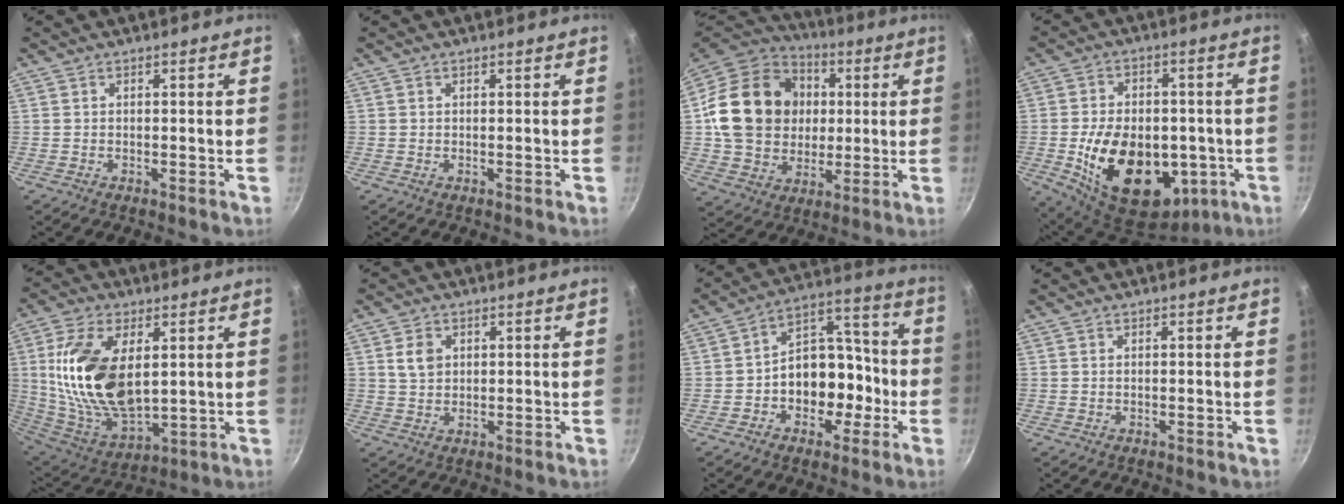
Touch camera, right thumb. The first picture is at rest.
{"total": 0.0}
{"total": 23.2, "force": [2.6, 19.1, 12.9], "torque": [-0.203, 0.019, 0.048]}
{"total": 22.9, "force": [-4.8, 15.3, 16.4], "torque": [-0.252, 0.011, -0.053]}
{"total": 20.2, "force": [3.8, 10.9, 16.5], "torque": [-0.312, -0.022, 0.087]}
{"total": 4.1, "force": [1.2, 3.1, 2.3], "torque": [-0.031, -0.003, 0.025]}
{"total": 13.2, "force": [-3.8, 9.8, 8.0], "torque": [-0.057, 0.067, -0.057]}
{"total": 0.0}